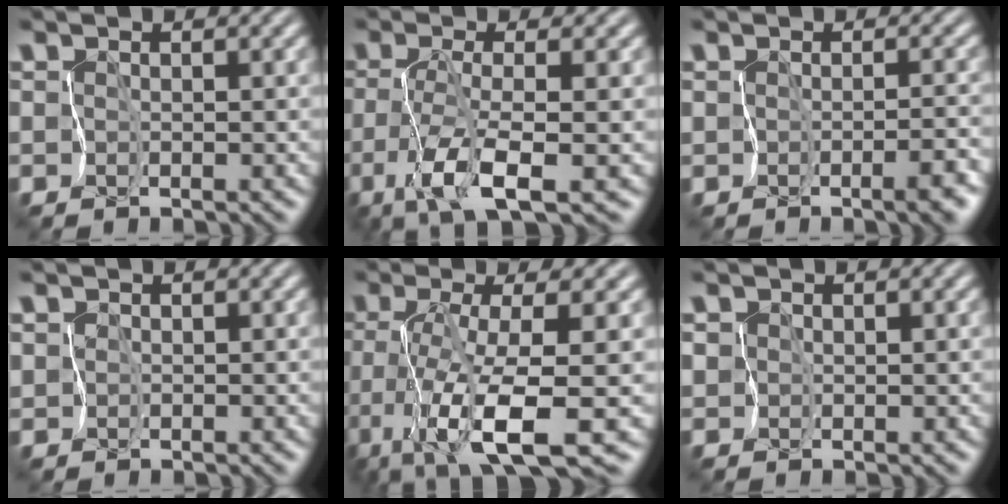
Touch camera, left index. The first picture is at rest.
{"total": 4.8, "force": [-1.8, 0.2, 4.4], "torque": [-0.097, -0.006, -0.034]}
{"total": 2.2, "force": [-1.5, 0.6, 1.4], "torque": [-0.011, -0.004, -0.017]}
{"total": 1.7, "force": [0.7, 1.4, 0.4], "torque": [-0.007, 0.014, 0.000]}
{"total": 8.2, "force": [-3.1, 1.1, 7.5], "torque": [-0.144, -0.009, -0.058]}
{"total": 1.6, "force": [0.9, 1.2, 0.4], "torque": [-0.006, 0.011, 0.009]}